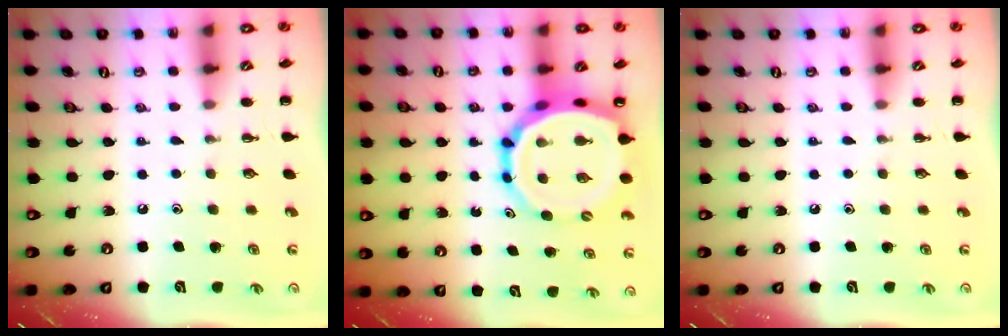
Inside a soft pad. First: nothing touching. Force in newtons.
{"total": 13.1, "press": 12.6, "slide": 3.5}
{"total": 0.0}